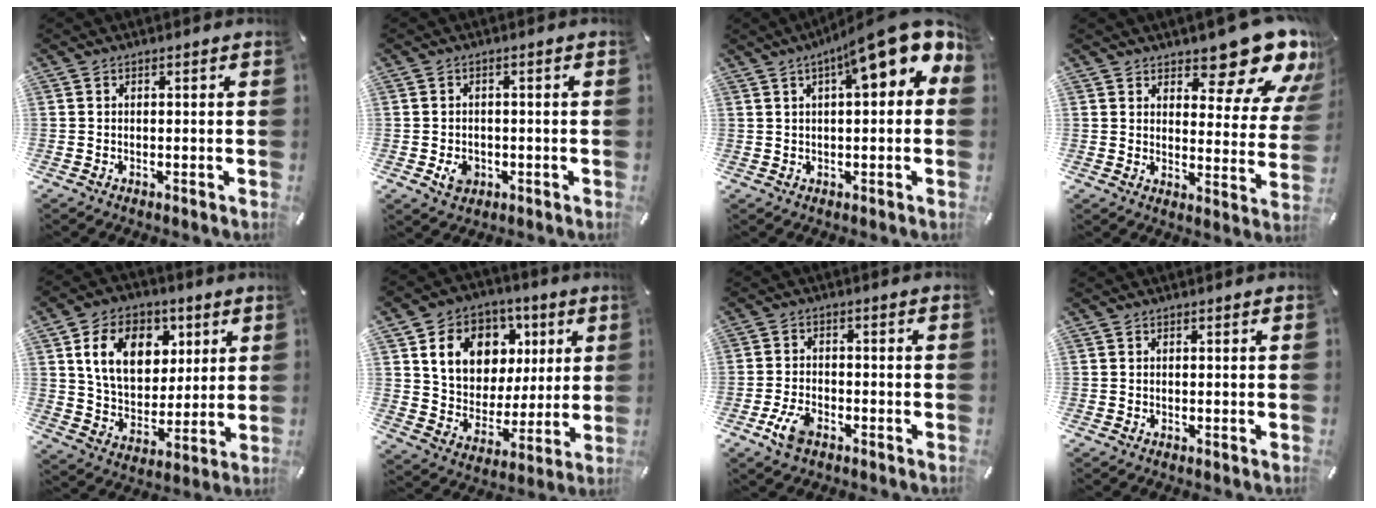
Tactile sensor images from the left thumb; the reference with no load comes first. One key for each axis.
{"total": 3.9, "fx": -1.2, "fy": 3.2, "fz": 1.9, "tx": -0.030, "ty": 0.001, "tz": -0.021}
{"total": 14.4, "fx": 7.2, "fy": 4.1, "fz": 11.8, "tx": -0.166, "ty": -0.045, "tz": 0.114}
{"total": 15.7, "fx": 12.0, "fy": 6.3, "fz": 8.0, "tx": -0.092, "ty": -0.097, "tz": 0.199}
{"total": 14.6, "fx": 5.7, "fy": 10.8, "fz": 7.9, "tx": -0.137, "ty": -0.001, "tz": 0.108}
{"total": 14.7, "fx": 5.3, "fy": 12.1, "fz": 6.3, "tx": -0.110, "ty": -0.011, "tz": 0.106}
{"total": 5.5, "fx": -3.2, "fy": 2.9, "fz": 3.4, "tx": -0.084, "ty": 0.008, "tz": -0.063}
{"total": 0.0}